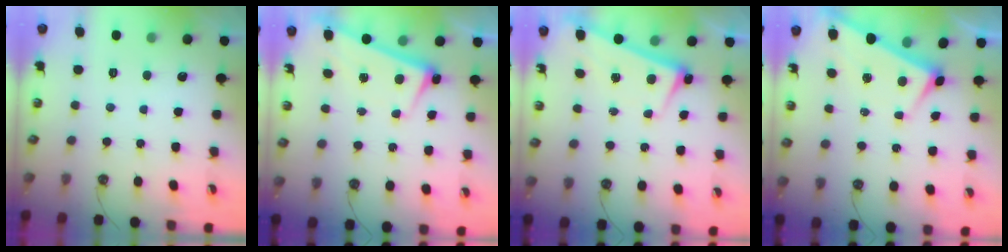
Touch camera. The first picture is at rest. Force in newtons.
{"total": 2.7, "press": 2.6, "slide": 0.7}
{"total": 2.6, "press": 2.5, "slide": 0.7}
{"total": 2.9, "press": 2.9, "slide": 0.2}